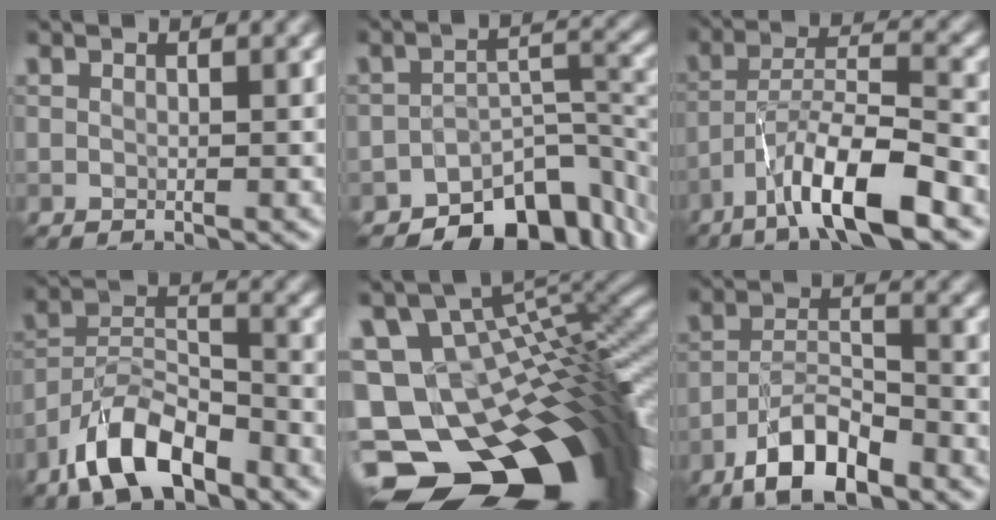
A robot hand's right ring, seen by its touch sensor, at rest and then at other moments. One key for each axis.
{"total": 8.8, "fx": -6.4, "fy": 4.3, "fz": 4.3, "tx": -0.035, "ty": -0.017, "tz": -0.102}
{"total": 9.0, "fx": -5.5, "fy": 1.9, "fz": 6.8, "tx": -0.112, "ty": 0.012, "tz": -0.099}
{"total": 7.3, "fx": -5.1, "fy": 2.8, "fz": 4.4, "tx": -0.074, "ty": 0.006, "tz": -0.102}
{"total": 18.1, "fx": -4.7, "fy": 11.4, "fz": 13.2, "tx": -0.204, "ty": -0.046, "tz": -0.039}
{"total": 6.5, "fx": -4.4, "fy": 2.3, "fz": 4.2, "tx": -0.069, "ty": 0.005, "tz": -0.082}